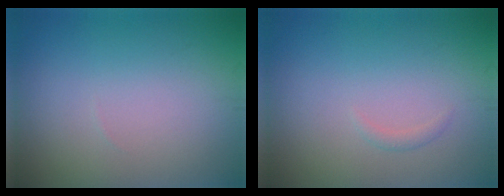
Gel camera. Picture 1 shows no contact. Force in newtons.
{"total": 0.6, "press": 0.6, "slide": 0.1}